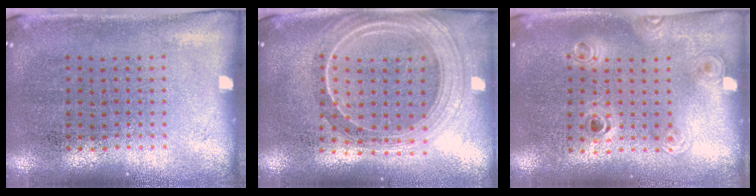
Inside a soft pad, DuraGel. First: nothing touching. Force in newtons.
{"total": 2.5, "press": 2.1, "slide": 1.3}
{"total": 1.2, "press": 1.0, "slide": 0.7}